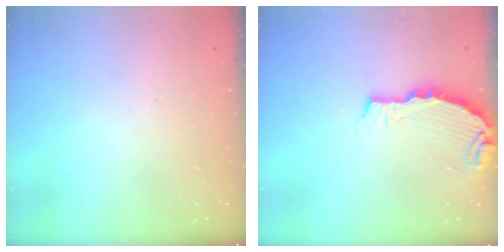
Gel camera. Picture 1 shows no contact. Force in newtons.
{"total": 4.7, "press": 4.7, "slide": 0.4}